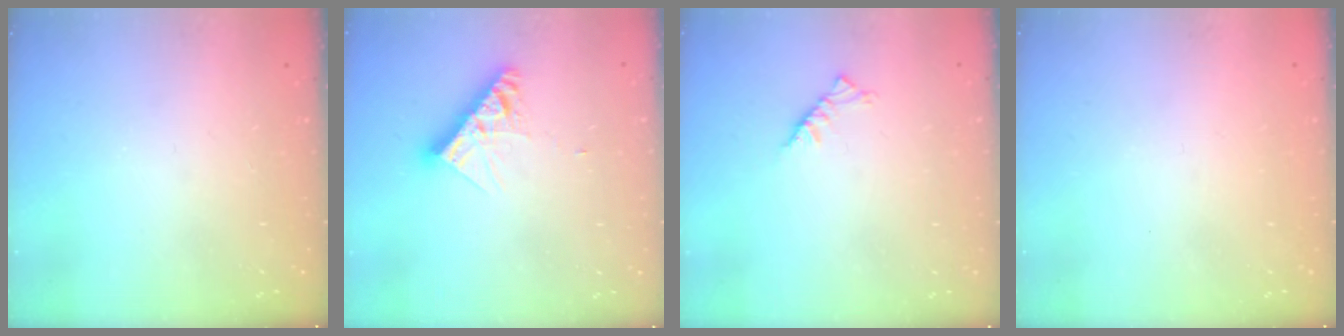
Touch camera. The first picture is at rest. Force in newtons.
{"total": 10.2, "press": 10.2, "slide": 0.7}
{"total": 4.5, "press": 4.5, "slide": 0.7}
{"total": 0.9, "press": 0.8, "slide": 0.3}